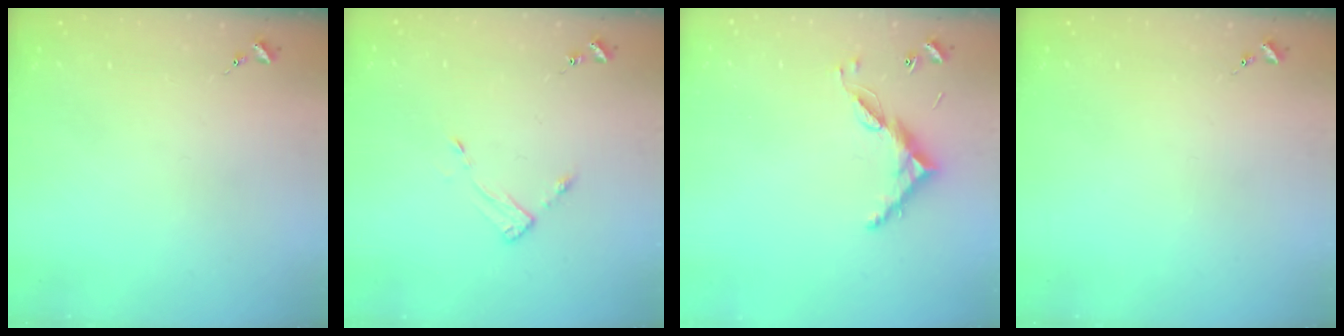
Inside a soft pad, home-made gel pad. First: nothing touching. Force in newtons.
{"total": 3.4, "press": 3.4, "slide": 0.4}
{"total": 8.7, "press": 8.7, "slide": 0.5}
{"total": 0.0}